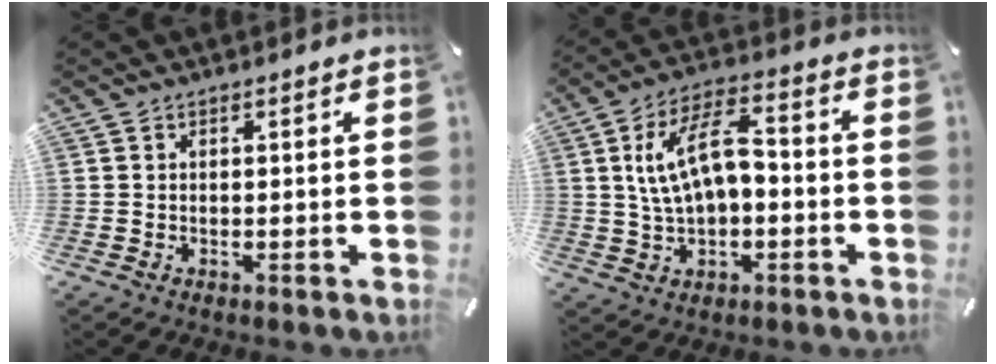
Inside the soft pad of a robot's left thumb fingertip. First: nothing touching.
{"total": 12.6, "force": [1.0, 7.0, 10.4], "torque": [-0.199, 0.016, 0.020]}